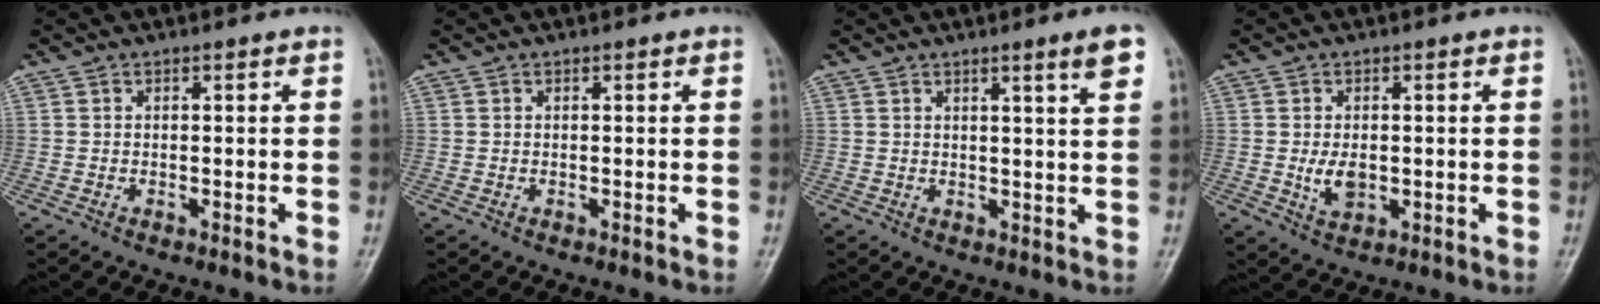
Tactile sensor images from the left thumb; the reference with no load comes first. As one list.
[{"total": 0.0}, {"total": 4.7, "force": [2.6, -0.1, 3.9], "torque": [-0.051, -0.018, 0.037]}, {"total": 4.2, "force": [-0.3, 2.7, 3.2], "torque": [-0.051, -0.005, 0.000]}]